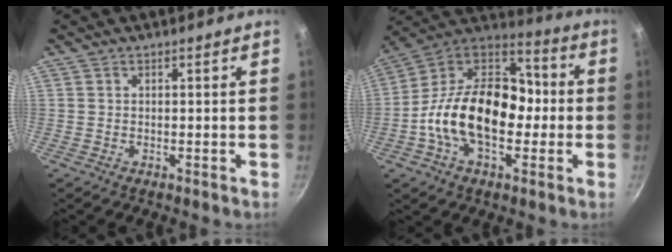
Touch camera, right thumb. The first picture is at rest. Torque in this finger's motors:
{"motor_torque": [1.85, 3.15, 1.44, -1.32, 0.56]}